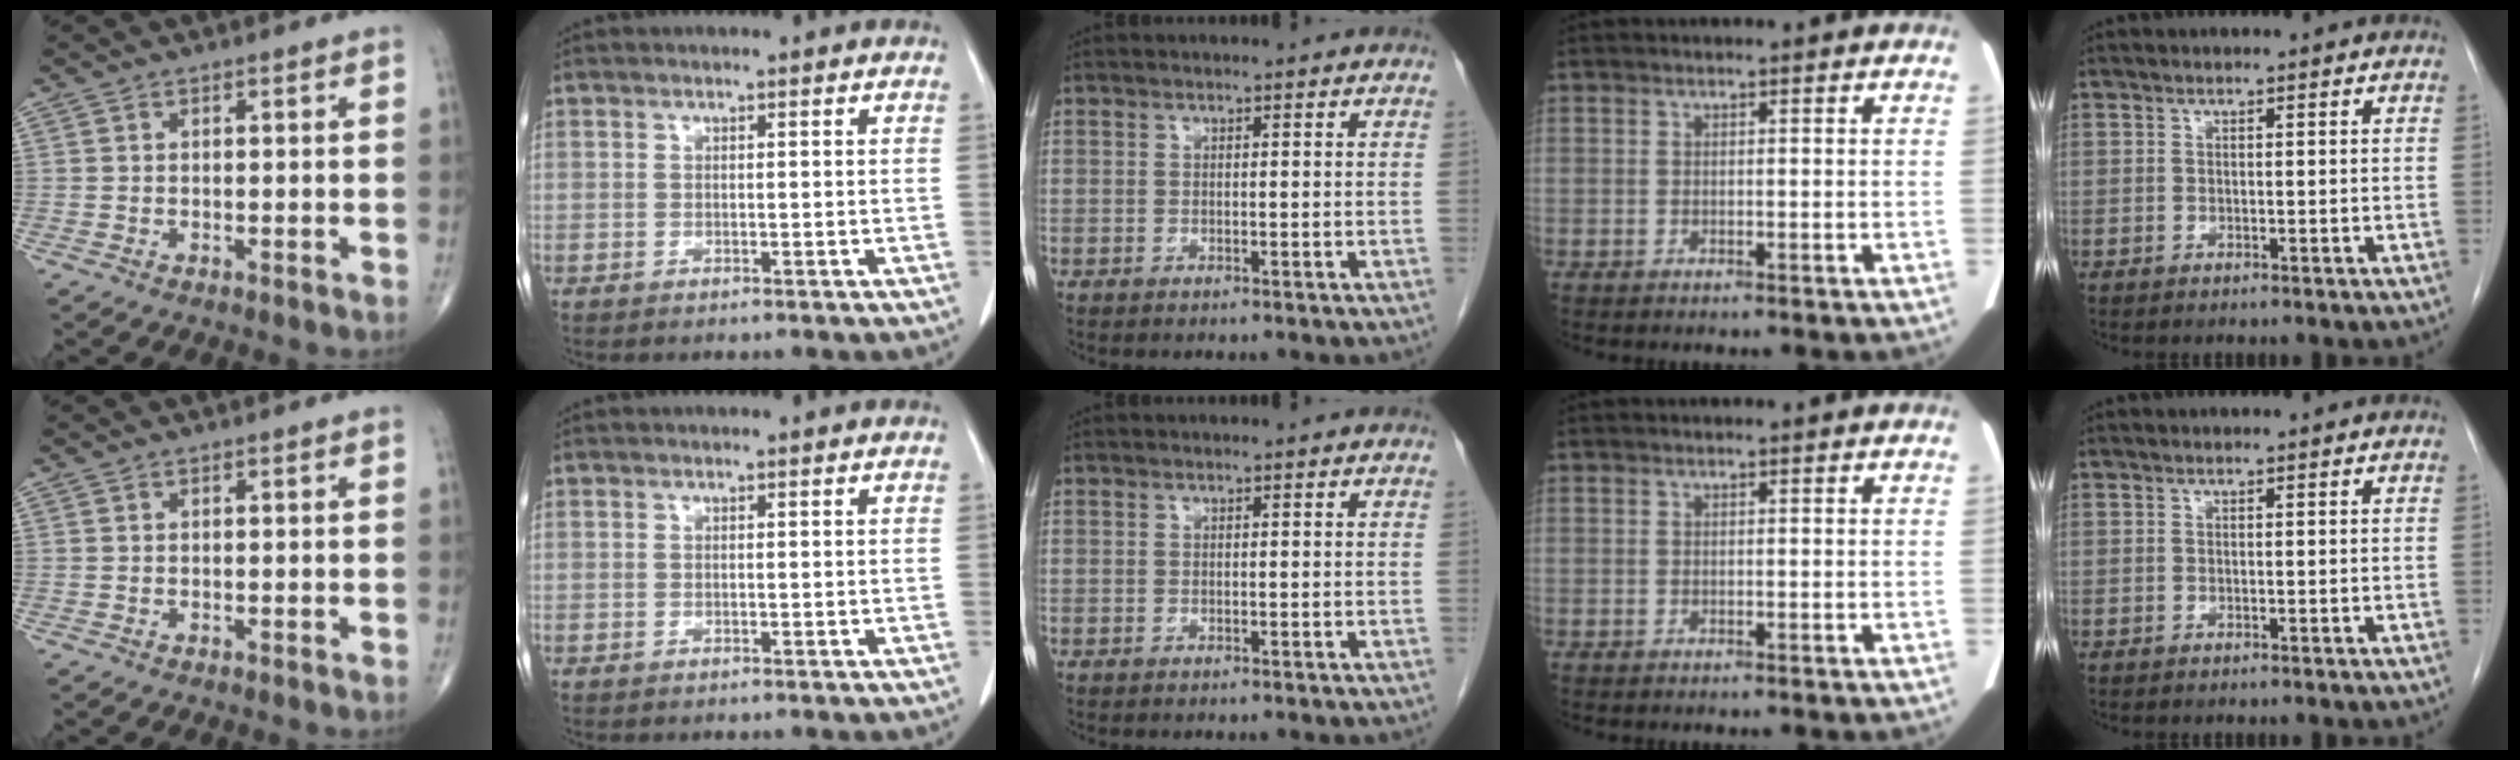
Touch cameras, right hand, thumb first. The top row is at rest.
{}